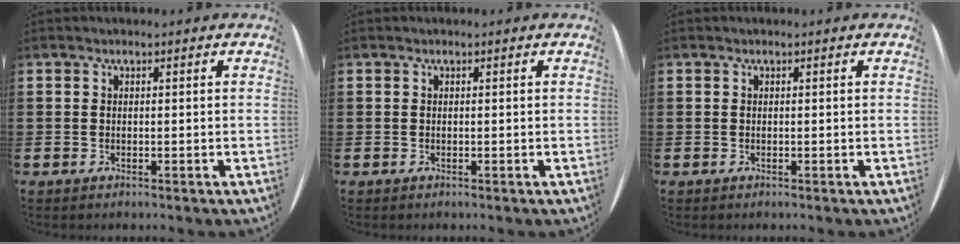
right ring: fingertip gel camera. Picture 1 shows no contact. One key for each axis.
{"total": 0.0}
{"total": 0.0}